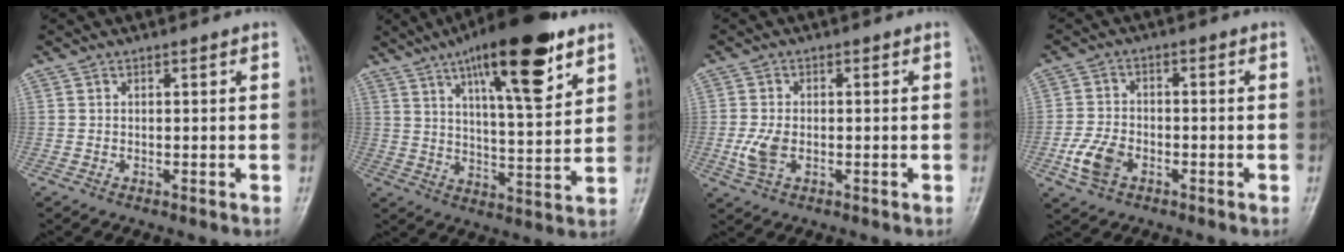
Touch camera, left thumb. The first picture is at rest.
{"total": 18.7, "force": [10.4, 5.0, 14.7], "torque": [-0.205, -0.039, 0.163]}
{"total": 4.7, "force": [-1.0, 2.8, 3.6], "torque": [-0.081, 0.001, -0.019]}
{"total": 6.6, "force": [-2.8, 4.3, 4.1], "torque": [-0.081, 0.010, -0.055]}